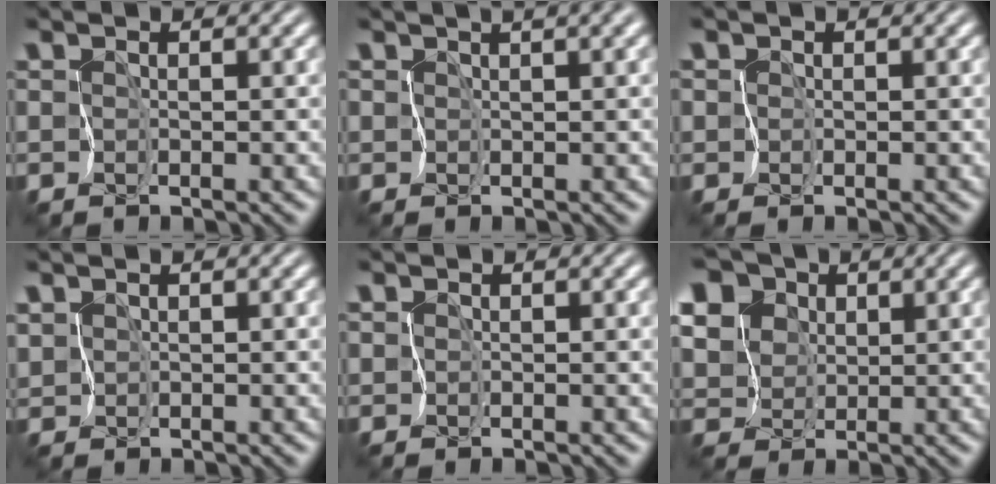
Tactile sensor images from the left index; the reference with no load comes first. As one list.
[{"total": 4.6, "force": [2.6, 1.3, 3.5], "torque": [-0.047, 0.020, 0.035]}, {"total": 0.8, "force": [0.1, 0.8, -0.2], "torque": [0.011, 0.002, 0.001]}, {"total": 1.0, "force": [0.5, 0.8, 0.2], "torque": [-0.009, -0.002, 0.008]}, {"total": 0.0}, {"total": 13.2, "force": [5.6, 10.7, 5.5], "torque": [-0.154, 0.034, 0.086]}]